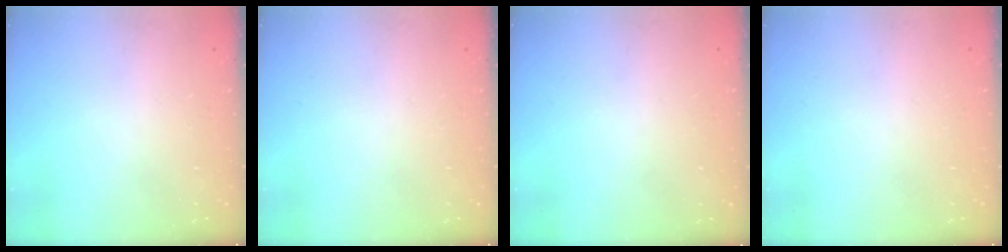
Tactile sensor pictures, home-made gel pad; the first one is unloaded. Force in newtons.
{"total": 0.0}
{"total": 3.2, "press": 3.2, "slide": 0.1}
{"total": 0.0}